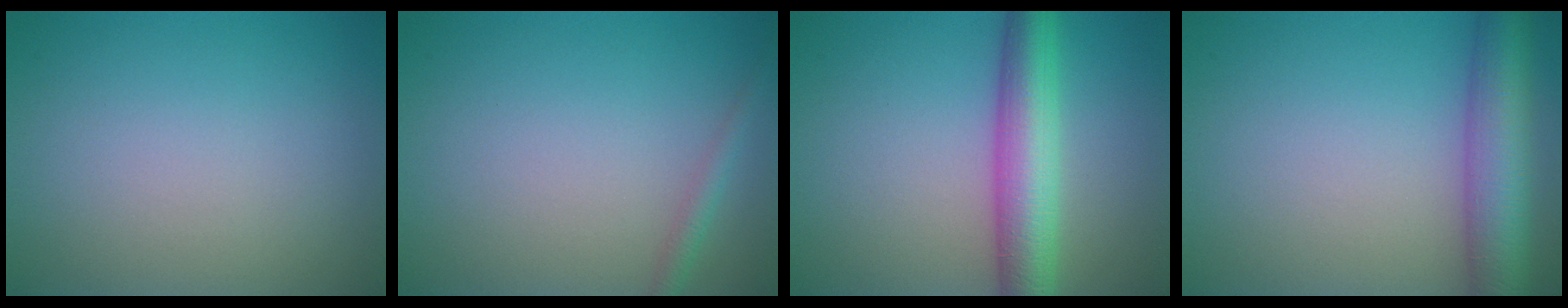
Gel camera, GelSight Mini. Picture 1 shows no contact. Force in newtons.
{"total": 1.4, "press": 1.4, "slide": 0.1}
{"total": 6.6, "press": 6.6, "slide": 0.0}
{"total": 7.1, "press": 7.1, "slide": 0.2}